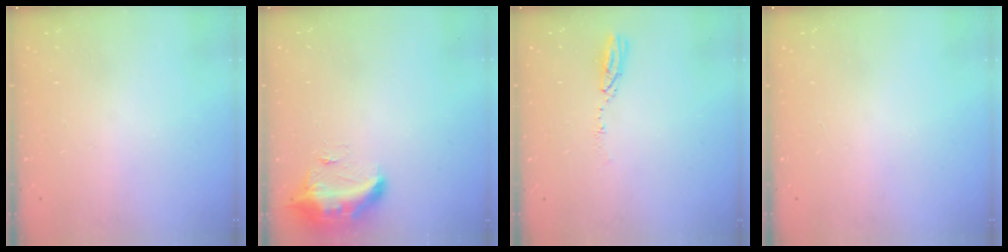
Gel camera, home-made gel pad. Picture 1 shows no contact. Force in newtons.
{"total": 9.6, "press": 9.6, "slide": 0.6}
{"total": 3.5, "press": 3.5, "slide": 0.3}
{"total": 0.0}